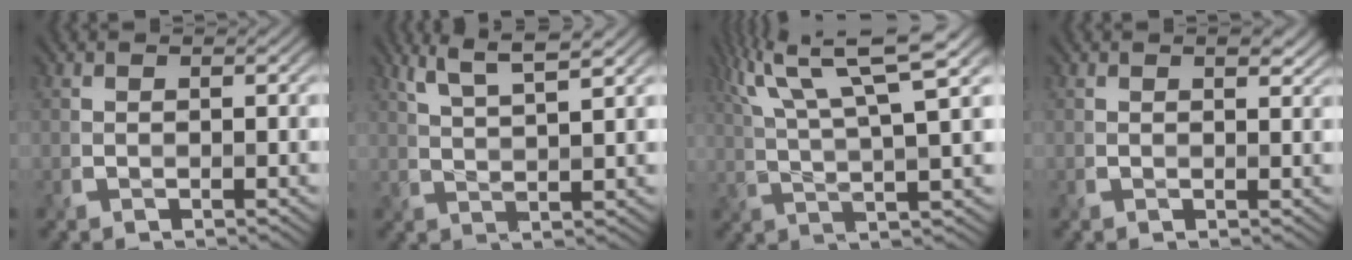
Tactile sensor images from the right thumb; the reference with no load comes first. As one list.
[{"total": 5.5, "force": [3.9, 0.7, 3.8], "torque": [-0.075, 0.014, 0.080]}, {"total": 11.3, "force": [5.9, 1.8, 9.5], "torque": [-0.173, 0.028, 0.098]}, {"total": 2.1, "force": [1.1, 1.0, 1.4], "torque": [-0.020, -0.001, 0.018]}]